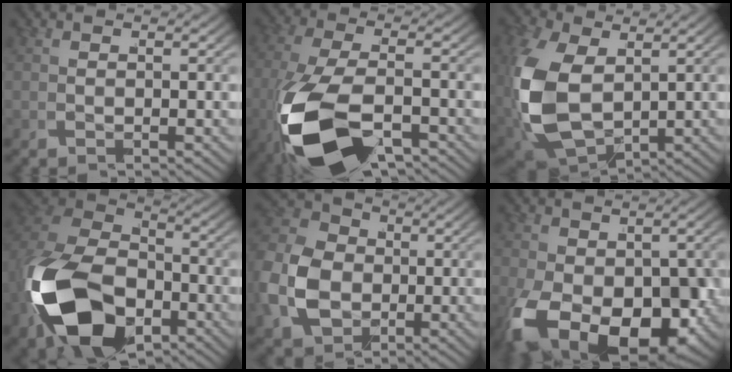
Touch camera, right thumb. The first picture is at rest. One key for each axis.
{"total": 12.7, "fx": -6.1, "fy": 6.3, "fz": 9.2, "tx": -0.217, "ty": -0.039, "tz": -0.077}
{"total": 10.7, "fx": -1.8, "fy": 7.6, "fz": 7.3, "tx": -0.221, "ty": -0.055, "tz": -0.004}
{"total": 17.4, "fx": -5.0, "fy": 12.3, "fz": 11.4, "tx": -0.274, "ty": -0.063, "tz": -0.064}
{"total": 10.2, "fx": -1.6, "fy": 8.1, "fz": 5.9, "tx": -0.159, "ty": -0.031, "tz": -0.021}
{"total": 15.6, "fx": -6.1, "fy": 9.9, "fz": 10.4, "tx": -0.206, "ty": -0.079, "tz": -0.064}